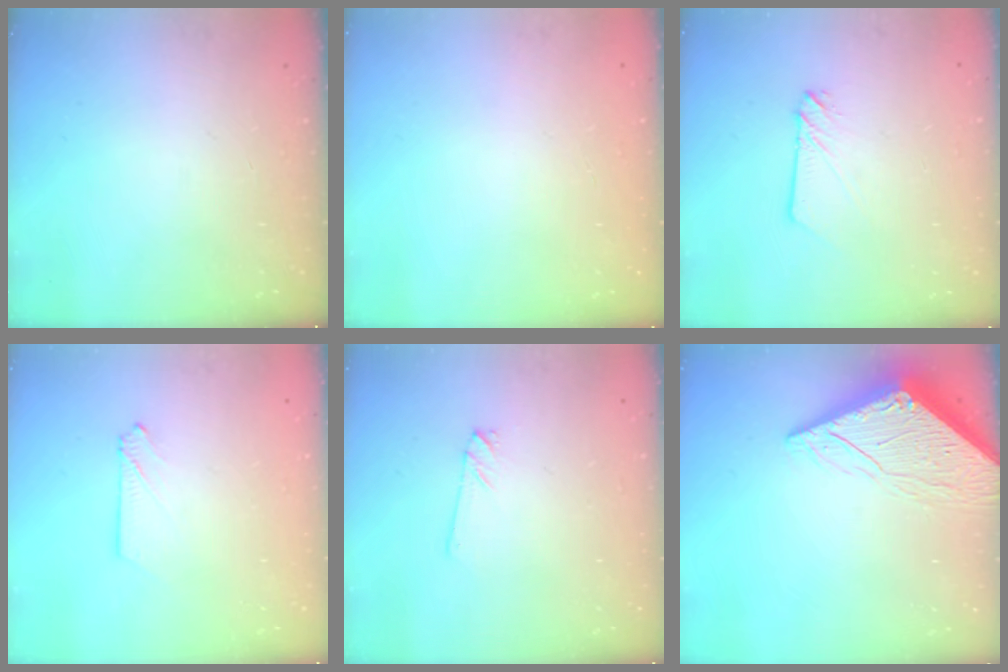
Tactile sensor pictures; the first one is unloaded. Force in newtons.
{"total": 0.0}
{"total": 2.9, "press": 2.9, "slide": 0.4}
{"total": 2.2, "press": 2.1, "slide": 0.3}
{"total": 0.8, "press": 0.8, "slide": 0.1}
{"total": 10.1, "press": 10.1, "slide": 1.0}